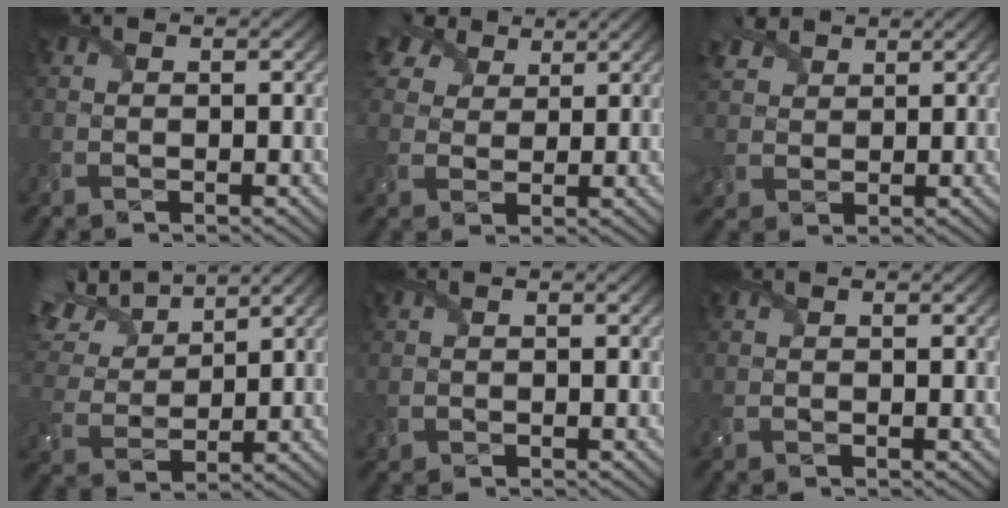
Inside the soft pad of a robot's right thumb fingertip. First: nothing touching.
{"total": 6.3, "force": [4.2, 3.9, 2.5], "torque": [-0.066, 0.015, 0.073]}
{"total": 4.7, "force": [2.9, 3.4, 1.6], "torque": [-0.058, 0.011, 0.054]}
{"total": 11.9, "force": [8.5, 4.8, 6.9], "torque": [-0.196, 0.040, 0.146]}
{"total": 0.6, "force": [-0.1, 0.6, 0.1], "torque": [-0.004, -0.005, -0.001]}
{"total": 0.0}